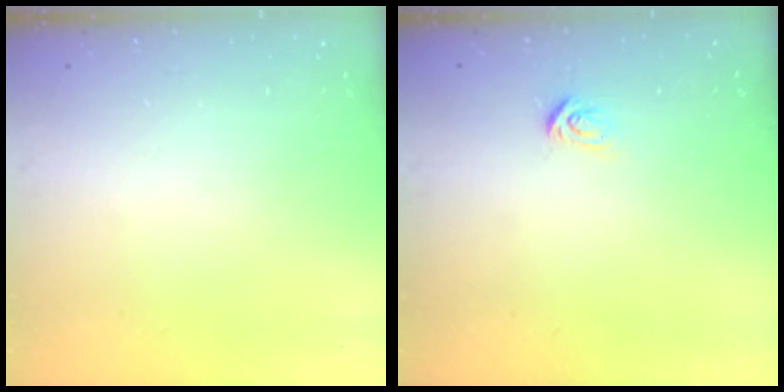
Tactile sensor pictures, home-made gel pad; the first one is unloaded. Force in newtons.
{"total": 3.0, "press": 2.9, "slide": 0.4}